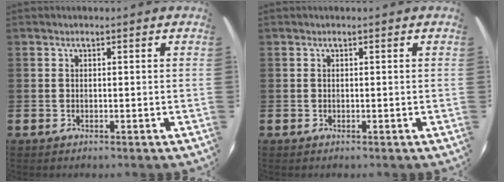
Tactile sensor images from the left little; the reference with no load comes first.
{"total": 0.0}